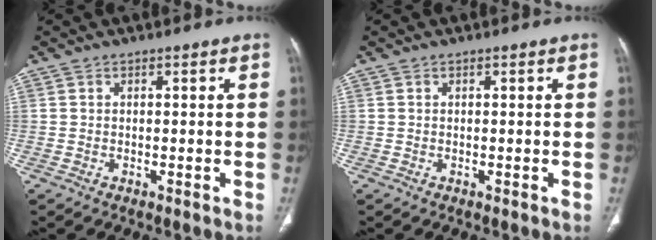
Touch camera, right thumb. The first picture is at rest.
{"total": 0.0}